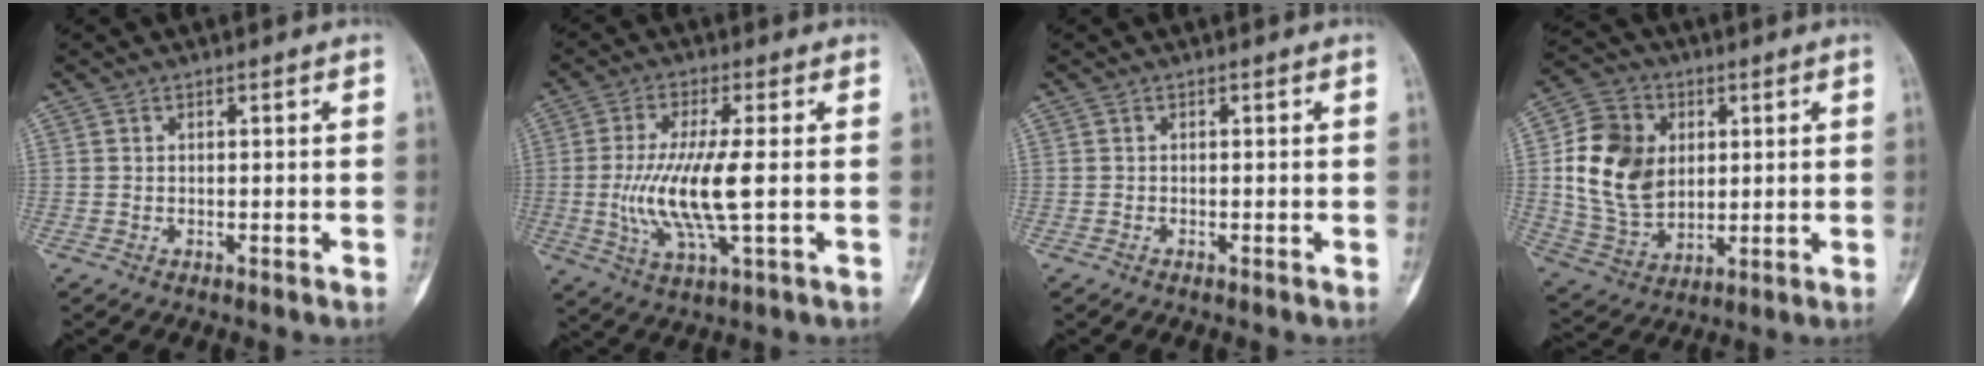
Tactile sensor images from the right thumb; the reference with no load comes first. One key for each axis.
{"total": 11.8, "fx": -0.5, "fy": 2.7, "fz": 11.5, "tx": -0.250, "ty": -0.007, "tz": -0.010}
{"total": 0.0}
{"total": 15.9, "fx": 2.5, "fy": 12.0, "fz": 10.1, "tx": -0.164, "ty": -0.003, "tz": 0.053}